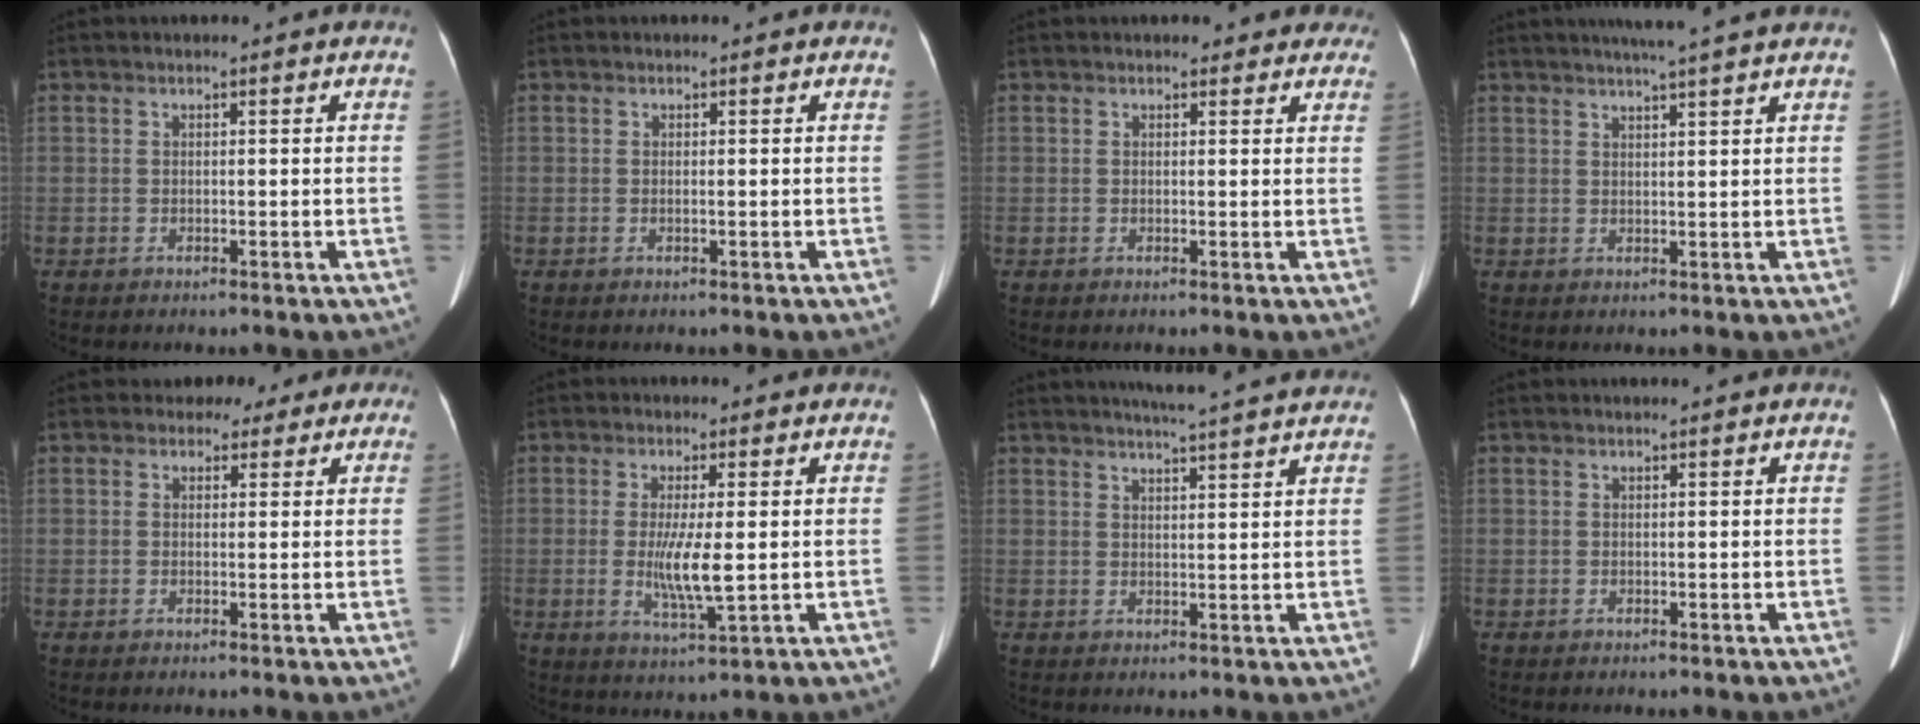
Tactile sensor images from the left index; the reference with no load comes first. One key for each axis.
{"total": 0.0}
{"total": 4.3, "fx": 3.6, "fy": 2.0, "fz": 1.0, "tx": 0.005, "ty": 0.001, "tz": 0.028}
{"total": 7.5, "fx": 6.3, "fy": -0.6, "fz": 4.0, "tx": -0.061, "ty": 0.021, "tz": 0.080}
{"total": 3.5, "fx": 2.3, "fy": 2.6, "fz": 0.2, "tx": 0.003, "ty": 0.007, "tz": 0.017}
{"total": 6.3, "fx": -0.2, "fy": 0.7, "fz": 6.2, "tx": -0.125, "ty": -0.016, "tz": -0.004}
{"total": 9.6, "fx": 8.7, "fy": -0.1, "fz": 4.1, "tx": -0.063, "ty": 0.017, "tz": 0.105}
{"total": 0.5, "fx": 0.5, "fy": 0.0, "fz": 0.2, "tx": -0.003, "ty": 0.011, "tz": 0.008}